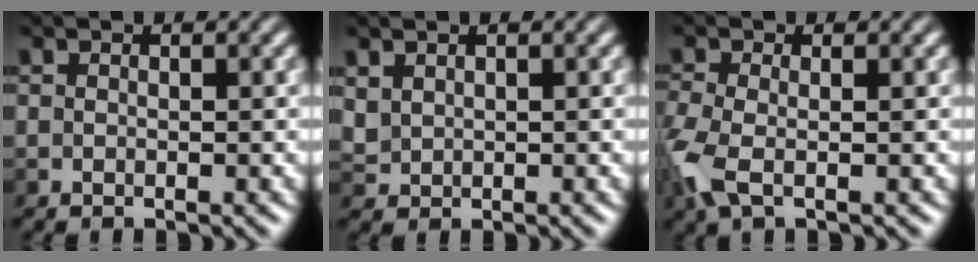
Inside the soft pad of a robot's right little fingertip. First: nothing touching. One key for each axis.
{"total": 1.1, "fx": 0.5, "fy": 1.0, "fz": 0.3, "tx": -0.009, "ty": -0.002, "tz": 0.020}
{"total": 3.9, "fx": -1.2, "fy": 2.1, "fz": 3.0, "tx": -0.093, "ty": 0.000, "tz": -0.028}